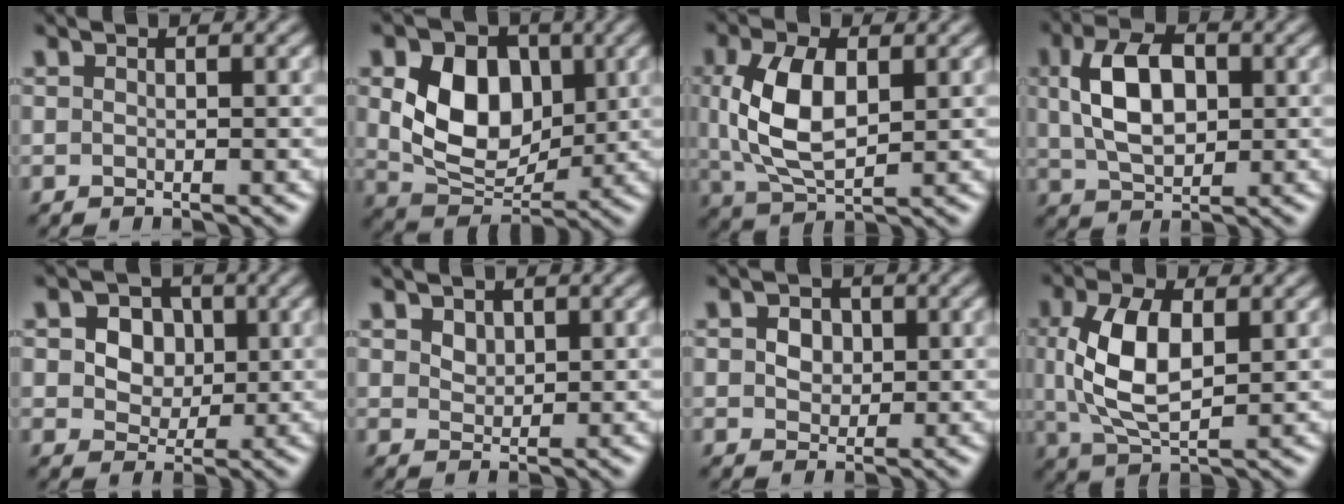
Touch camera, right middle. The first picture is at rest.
{"total": 7.3, "force": [1.2, 5.3, 4.9], "torque": [-0.095, -0.006, 0.022]}
{"total": 6.3, "force": [0.9, 3.4, 5.2], "torque": [-0.117, 0.002, 0.023]}
{"total": 6.1, "force": [1.0, 3.7, 4.8], "torque": [-0.096, 0.010, 0.019]}
{"total": 5.1, "force": [1.6, 4.0, 2.7], "torque": [-0.056, 0.012, 0.015]}
{"total": 1.0, "force": [0.7, 0.7, 0.2], "torque": [-0.008, -0.002, 0.021]}
{"total": 2.3, "force": [0.6, 1.9, 1.2], "torque": [-0.025, 0.006, 0.003]}
{"total": 6.4, "force": [0.8, 3.2, 5.5], "torque": [-0.122, 0.002, 0.019]}